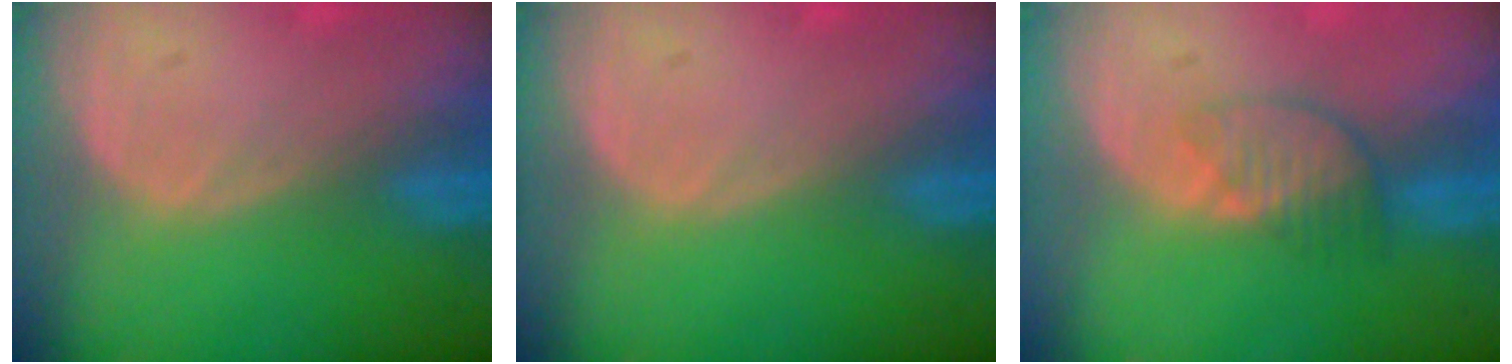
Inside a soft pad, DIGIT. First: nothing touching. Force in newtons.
{"total": 0.0}
{"total": 3.8, "press": 3.5, "slide": 1.6}